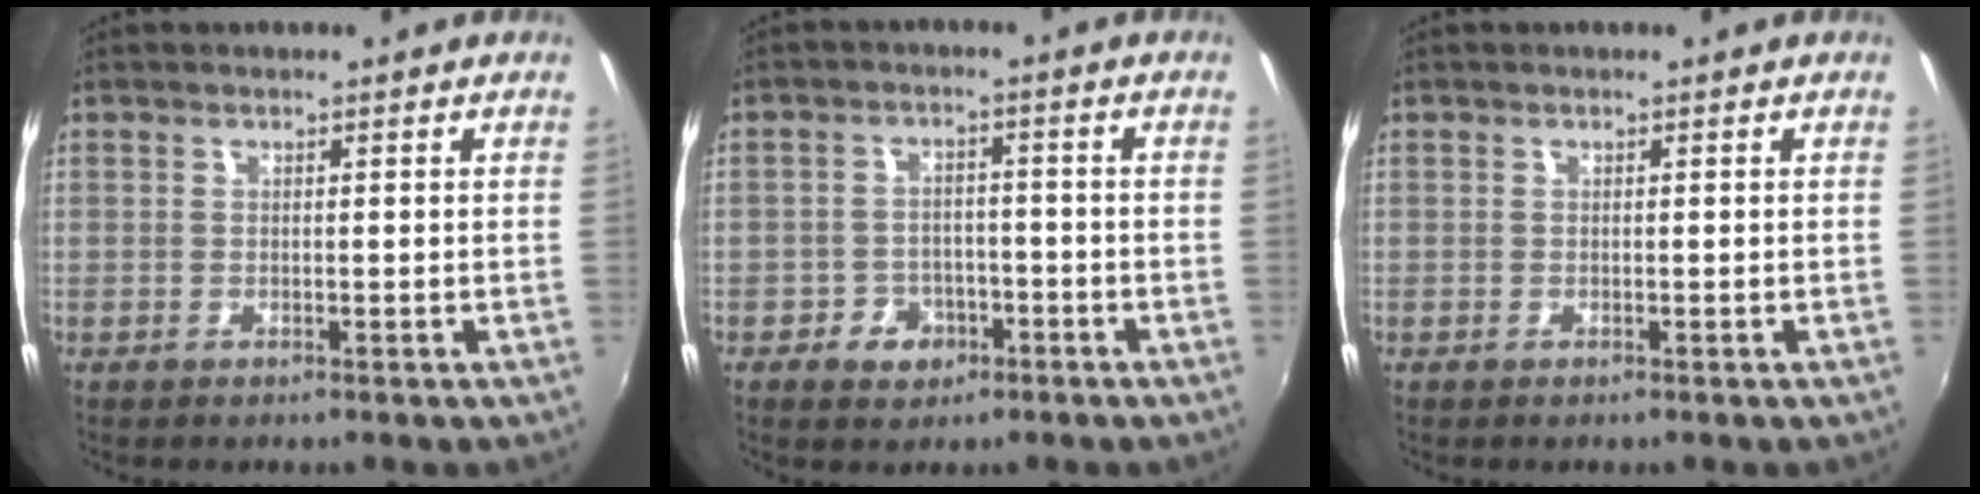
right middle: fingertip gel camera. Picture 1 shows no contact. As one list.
[{"total": 5.7, "force": [-3.2, 4.5, 1.5], "torque": [-0.044, 0.012, -0.042]}, {"total": 0.0}]